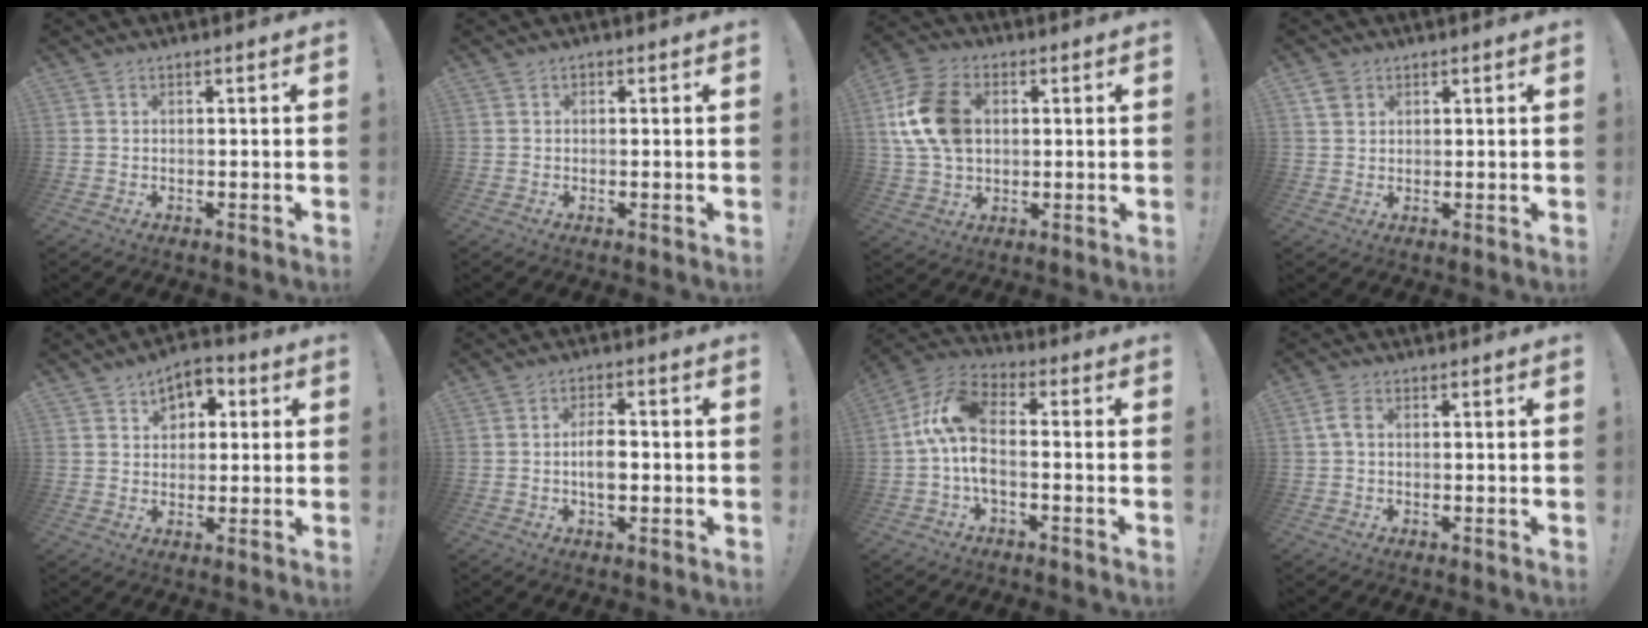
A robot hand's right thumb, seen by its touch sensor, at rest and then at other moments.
{"total": 0.7, "force": [-0.3, 0.6, 0.2], "torque": [0.001, 0.000, -0.007]}
{"total": 16.0, "force": [2.7, 11.3, 10.9], "torque": [-0.199, 0.003, 0.053]}
{"total": 3.1, "force": [1.9, 2.3, 0.9], "torque": [-0.011, -0.008, 0.035]}
{"total": 6.4, "force": [2.6, 5.2, 2.7], "torque": [-0.040, -0.006, 0.046]}
{"total": 5.9, "force": [-0.9, 3.1, 4.9], "torque": [-0.081, 0.005, -0.021]}
{"total": 12.1, "force": [-1.1, 6.7, 10.0], "torque": [-0.199, 0.018, -0.013]}
{"total": 3.2, "force": [0.3, 2.1, 2.4], "torque": [-0.049, 0.010, 0.007]}